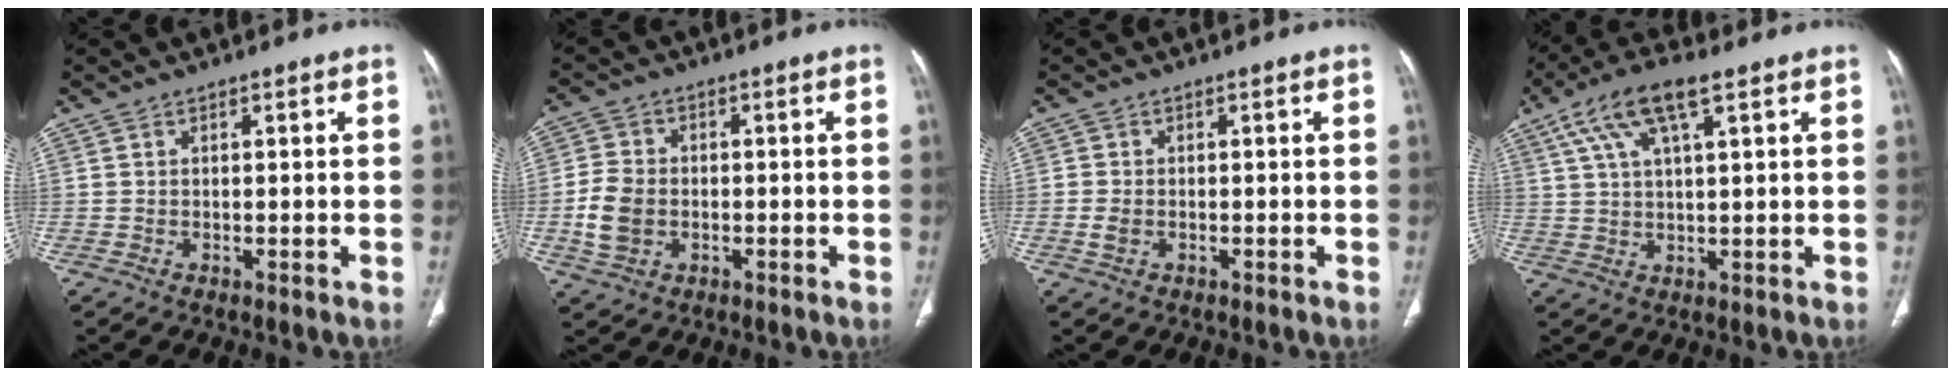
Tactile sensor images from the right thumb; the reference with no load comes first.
{"total": 7.1, "force": [-1.4, 5.4, 4.4], "torque": [-0.085, 0.009, -0.027]}
{"total": 2.0, "force": [-0.6, 1.4, 1.3], "torque": [-0.031, 0.004, -0.011]}
{"total": 10.2, "force": [4.8, 3.3, 8.3], "torque": [-0.172, 0.012, 0.092]}